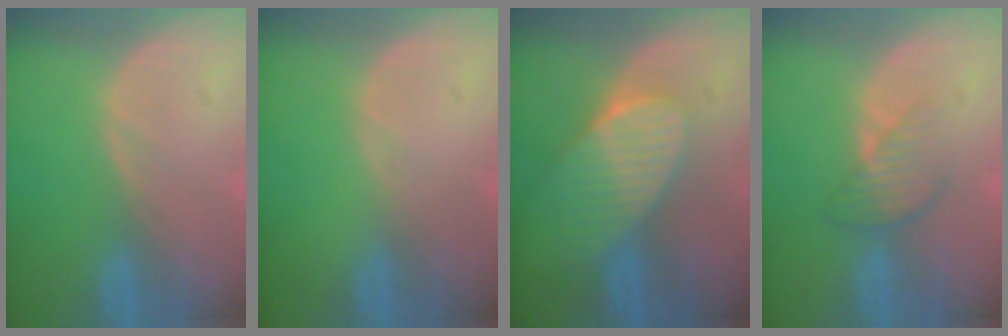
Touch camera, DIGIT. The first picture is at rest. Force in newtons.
{"total": 0.0}
{"total": 7.3, "press": 6.8, "slide": 2.7}
{"total": 3.8, "press": 3.4, "slide": 1.6}